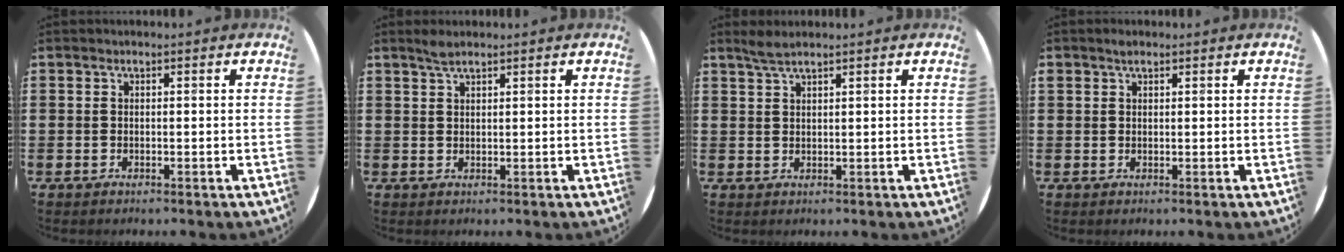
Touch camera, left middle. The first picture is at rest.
{"total": 1.5, "force": [1.3, 0.2, 0.7], "torque": [-0.015, 0.002, 0.024]}
{"total": 1.9, "force": [1.7, 0.1, 1.0], "torque": [-0.021, 0.002, 0.031]}
{"total": 0.8, "force": [0.7, 0.5, 0.2], "torque": [0.002, 0.000, 0.011]}